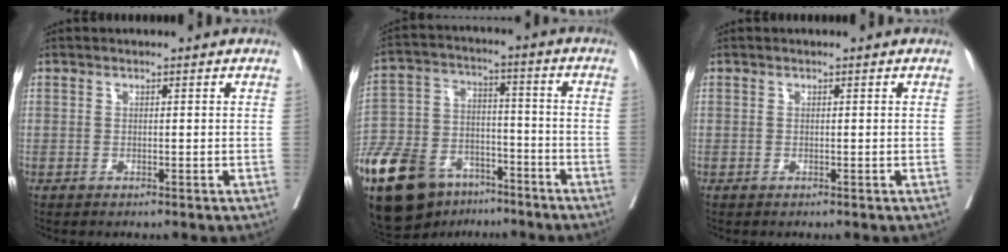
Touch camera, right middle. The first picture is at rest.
{"total": 24.5, "force": [-16.2, 13.0, 12.9], "torque": [-0.331, -0.014, -0.280]}
{"total": 0.0}